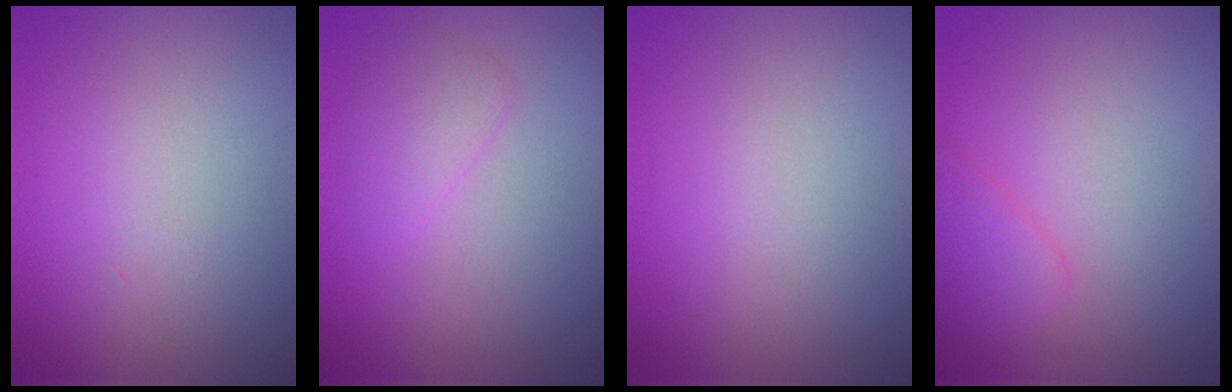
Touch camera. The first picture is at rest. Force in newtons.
{"total": 1.9, "press": 1.9, "slide": 0.1}
{"total": 0.0}
{"total": 1.9, "press": 1.9, "slide": 0.1}